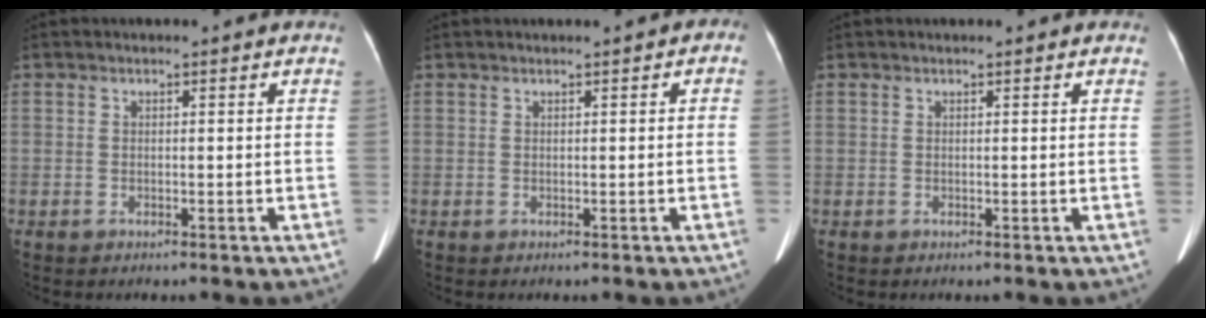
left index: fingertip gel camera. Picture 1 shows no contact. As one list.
[{"total": 1.5, "force": [0.4, 0.7, 1.3], "torque": [-0.019, 0.015, 0.006]}, {"total": 1.7, "force": [1.5, 0.4, 0.8], "torque": [-0.014, 0.017, 0.015]}]